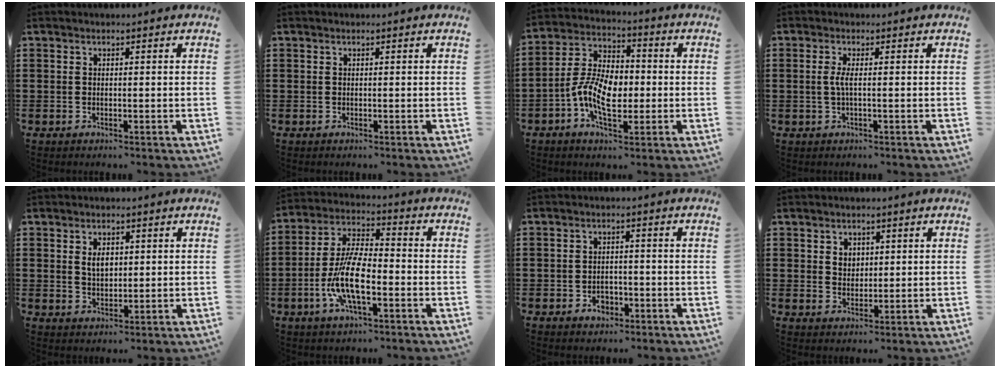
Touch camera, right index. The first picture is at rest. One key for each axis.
{"total": 0.0}
{"total": 8.9, "fx": -1.9, "fy": 4.9, "fz": 7.2, "tx": -0.161, "ty": 0.005, "tz": -0.041}
{"total": 2.1, "fx": -0.2, "fy": 0.1, "fz": 2.1, "tx": -0.050, "ty": -0.006, "tz": -0.007}
{"total": 3.1, "fx": 0.8, "fy": 1.9, "fz": 2.3, "tx": -0.042, "ty": 0.005, "tz": 0.011}
{"total": 10.1, "fx": -3.0, "fy": 3.6, "fz": 8.9, "tx": -0.201, "ty": -0.008, "tz": -0.063}
{"total": 2.5, "fx": -1.4, "fy": 1.6, "fz": 1.3, "tx": -0.027, "ty": -0.001, "tz": -0.027}
{"total": 2.4, "fx": 1.0, "fy": 2.0, "fz": 0.8, "tx": -0.024, "ty": 0.009, "tz": 0.018}